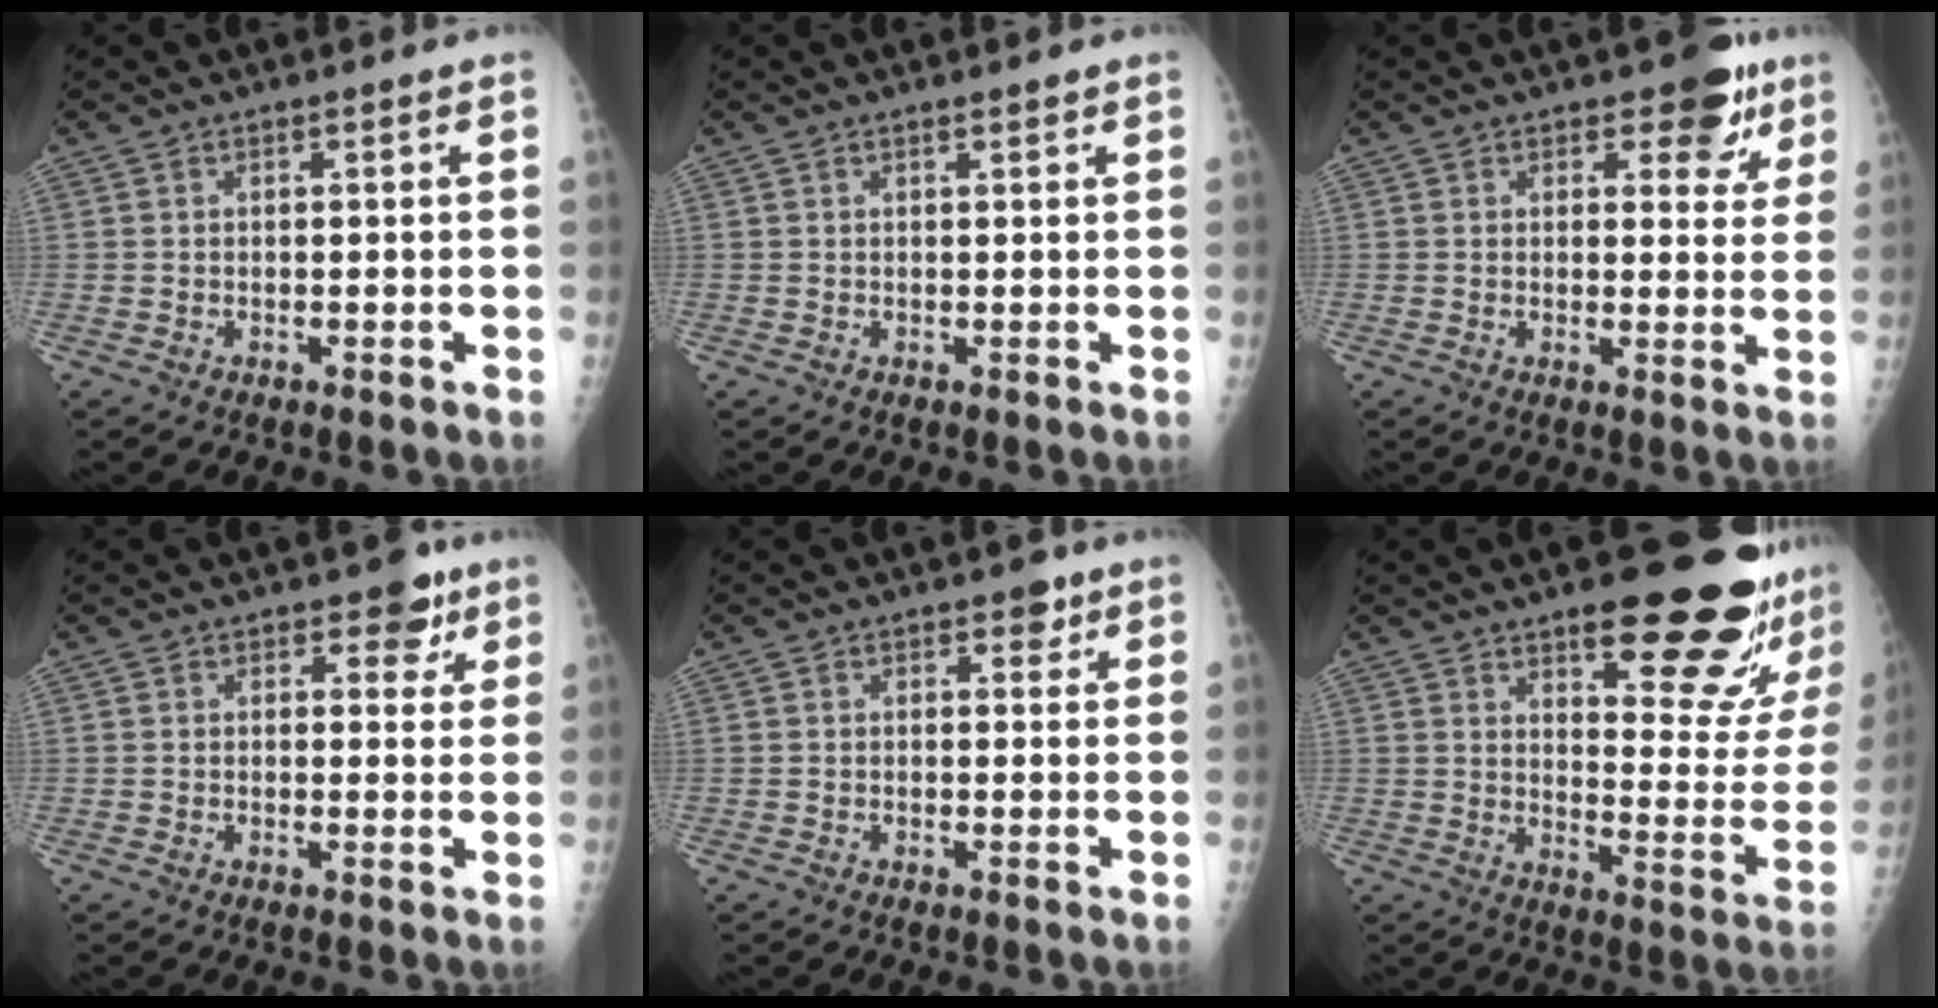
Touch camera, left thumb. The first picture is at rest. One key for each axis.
{"total": 0.7, "fx": 0.6, "fy": 0.2, "fz": 0.4, "tx": -0.007, "ty": -0.003, "tz": 0.009}
{"total": 6.8, "fx": 4.3, "fy": 3.6, "fz": 3.7, "tx": -0.006, "ty": -0.019, "tz": 0.052}
{"total": 4.5, "fx": 2.6, "fy": 2.9, "fz": 2.2, "tx": 0.006, "ty": -0.009, "tz": 0.029}
{"total": 2.3, "fx": 1.3, "fy": 1.5, "fz": 1.1, "tx": 0.003, "ty": -0.004, "tz": 0.014}
{"total": 22.2, "fx": 14.7, "fy": 6.4, "fz": 15.4, "tx": -0.161, "ty": -0.101, "tz": 0.198}